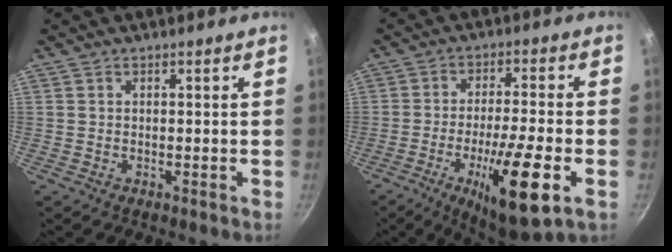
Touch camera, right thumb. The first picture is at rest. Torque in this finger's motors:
{"motor_torque": [1.07, 0.94, 2.41, -0.36, 0.94]}